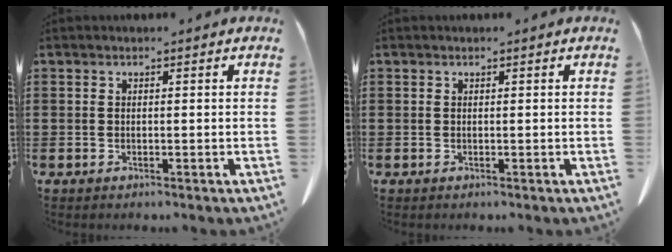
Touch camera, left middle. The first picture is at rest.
{"total": 0.0}